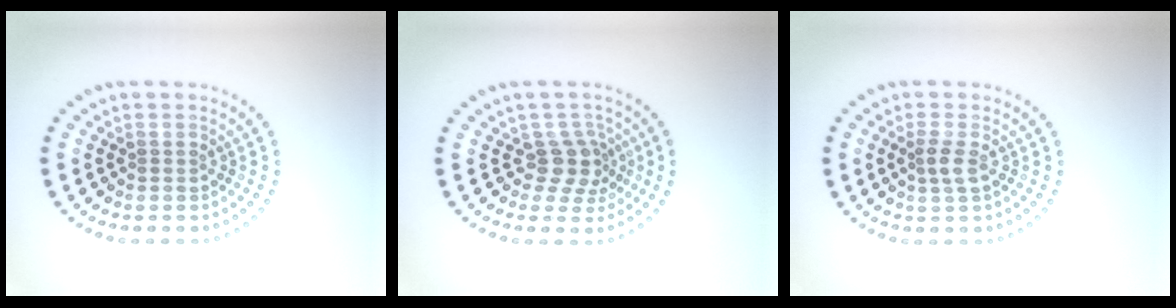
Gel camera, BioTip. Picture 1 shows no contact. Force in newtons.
{"total": 2.7, "press": 2.1, "slide": 1.8}
{"total": 1.6, "press": 1.4, "slide": 0.8}